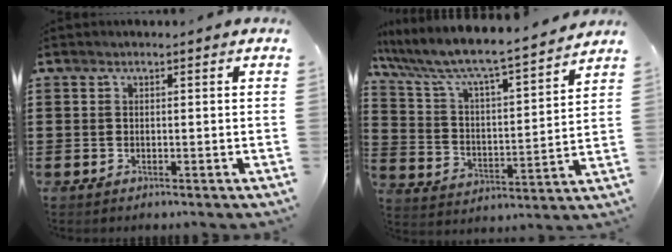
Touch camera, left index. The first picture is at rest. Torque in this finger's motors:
{"motor_torque": [1.45, -0.69, 0.34, 0.21]}